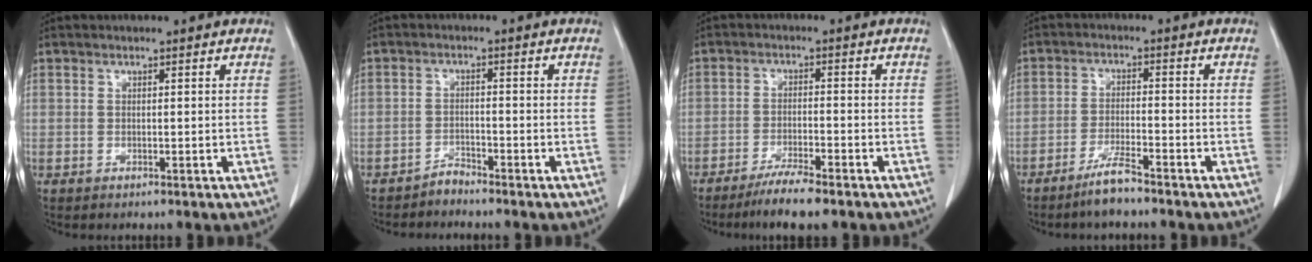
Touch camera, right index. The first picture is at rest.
{"total": 1.9, "force": [-1.9, 0.3, -0.1], "torque": [0.009, -0.002, -0.032]}
{"total": 6.0, "force": [-4.7, 0.2, 3.7], "torque": [-0.066, -0.015, -0.082]}
{"total": 4.6, "force": [-3.7, 0.1, 2.7], "torque": [-0.055, -0.009, -0.071]}